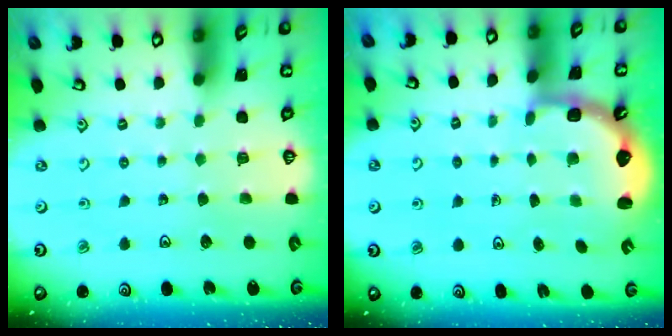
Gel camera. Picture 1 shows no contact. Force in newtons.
{"total": 2.6, "press": 2.3, "slide": 1.3}